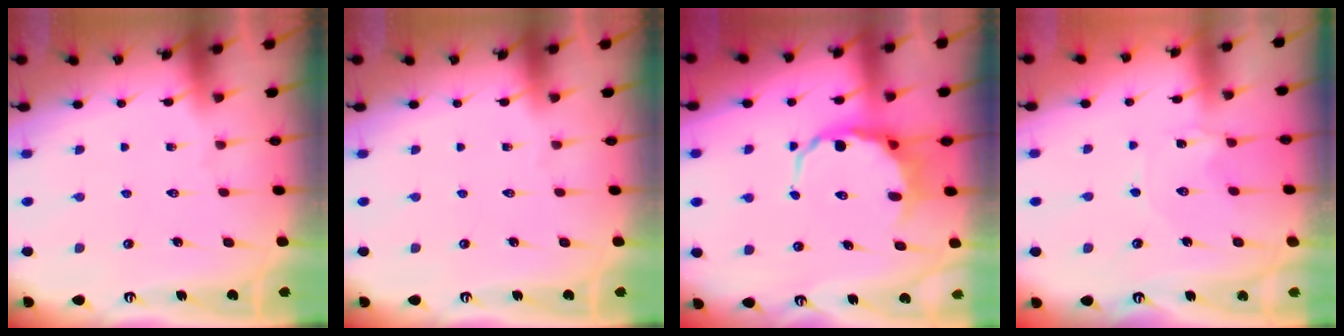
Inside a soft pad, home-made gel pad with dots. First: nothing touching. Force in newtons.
{"total": 0.0}
{"total": 6.9, "press": 6.7, "slide": 1.9}
{"total": 1.6, "press": 1.6, "slide": 0.3}